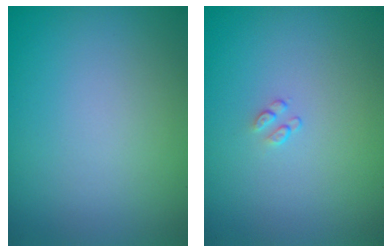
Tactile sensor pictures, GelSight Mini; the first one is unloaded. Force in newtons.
{"total": 0.6, "press": 0.4, "slide": 0.5}